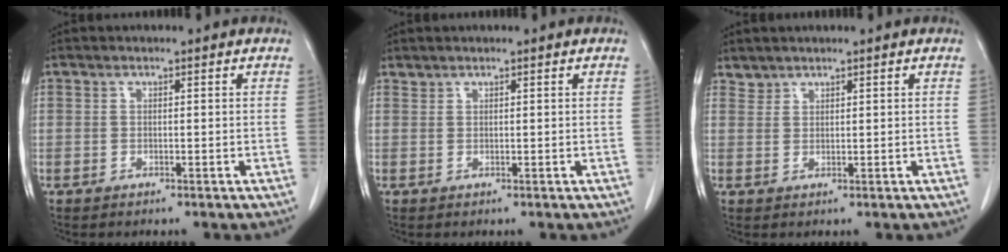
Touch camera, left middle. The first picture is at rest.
{"total": 0.6, "force": [0.6, 0.1, -0.1], "torque": [-0.001, 0.001, 0.011]}
{"total": 1.3, "force": [1.2, 0.3, -0.3], "torque": [0.007, 0.003, 0.024]}